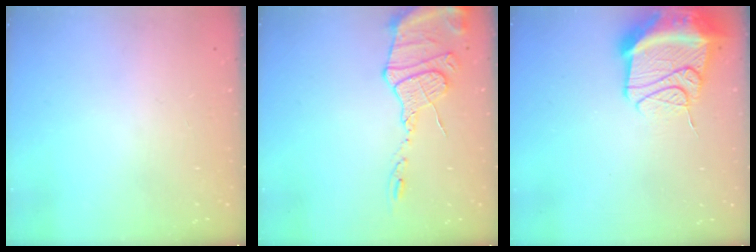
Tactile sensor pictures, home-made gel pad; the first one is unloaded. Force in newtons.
{"total": 14.6, "press": 14.5, "slide": 1.9}
{"total": 23.5, "press": 19.0, "slide": 13.9}